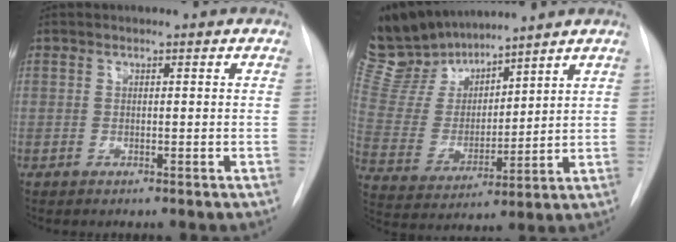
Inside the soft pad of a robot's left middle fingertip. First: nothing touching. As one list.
[{"total": 14.2, "force": [12.9, 3.9, 4.2], "torque": [-0.094, 0.006, 0.263]}]